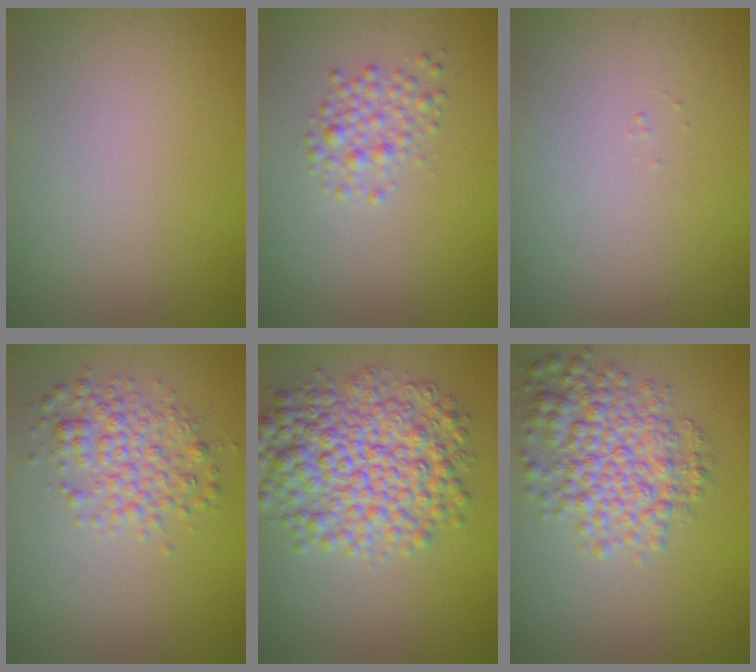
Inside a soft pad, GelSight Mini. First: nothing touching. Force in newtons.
{"total": 2.1, "press": 2.1, "slide": 0.1}
{"total": 0.0}
{"total": 3.4, "press": 3.4, "slide": 0.1}
{"total": 8.0, "press": 8.0, "slide": 0.1}
{"total": 5.5, "press": 5.5, "slide": 0.1}